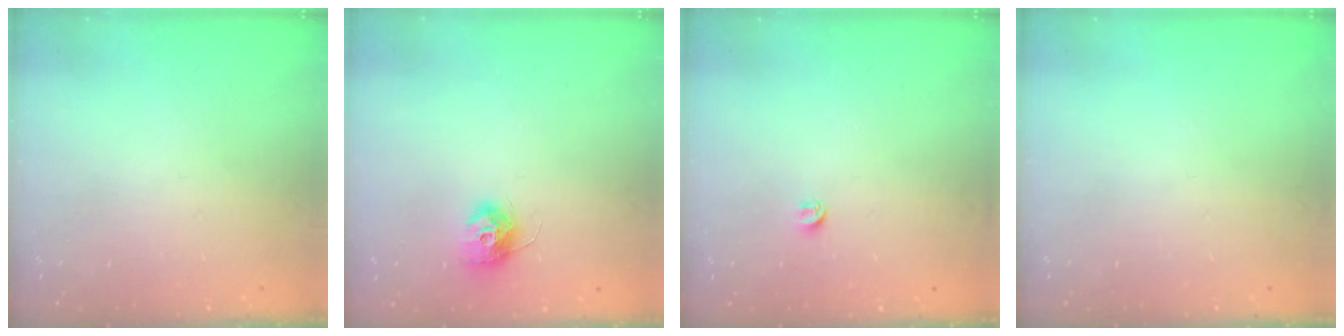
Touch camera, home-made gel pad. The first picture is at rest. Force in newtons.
{"total": 9.7, "press": 9.7, "slide": 0.2}
{"total": 3.7, "press": 3.7, "slide": 0.4}
{"total": 0.0}